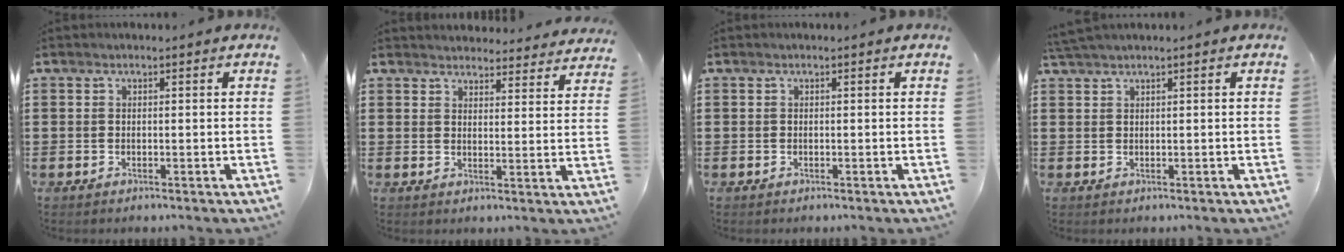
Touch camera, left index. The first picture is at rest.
{"total": 3.5, "force": [3.5, 0.1, -0.1], "torque": [-0.004, -0.024, 0.061]}
{"total": 0.0}
{"total": 1.6, "force": [1.4, -0.2, 0.8], "torque": [-0.018, -0.001, 0.028]}